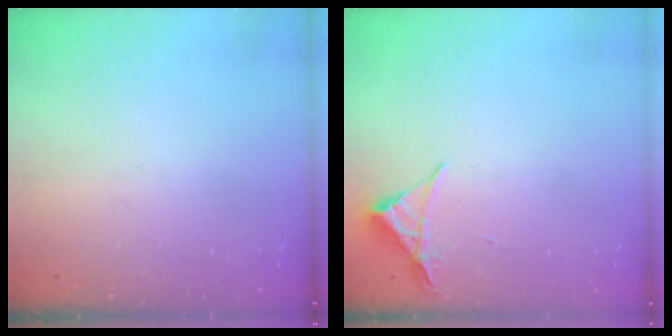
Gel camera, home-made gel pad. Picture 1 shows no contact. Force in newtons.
{"total": 3.4, "press": 3.4, "slide": 0.6}